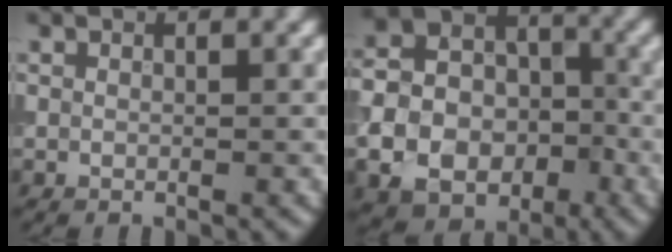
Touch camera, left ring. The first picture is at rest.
{"total": 9.8, "force": [-3.7, 7.5, 5.1], "torque": [-0.100, -0.015, -0.079]}